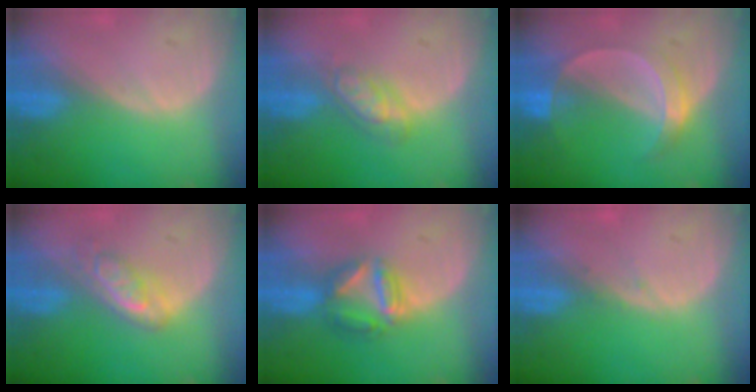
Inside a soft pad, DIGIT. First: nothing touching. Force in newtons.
{"total": 4.6, "press": 4.2, "slide": 2.0}
{"total": 5.3, "press": 4.8, "slide": 2.3}
{"total": 5.0, "press": 4.6, "slide": 1.9}
{"total": 6.2, "press": 5.6, "slide": 2.7}
{"total": 0.6, "press": 0.3, "slide": 0.5}